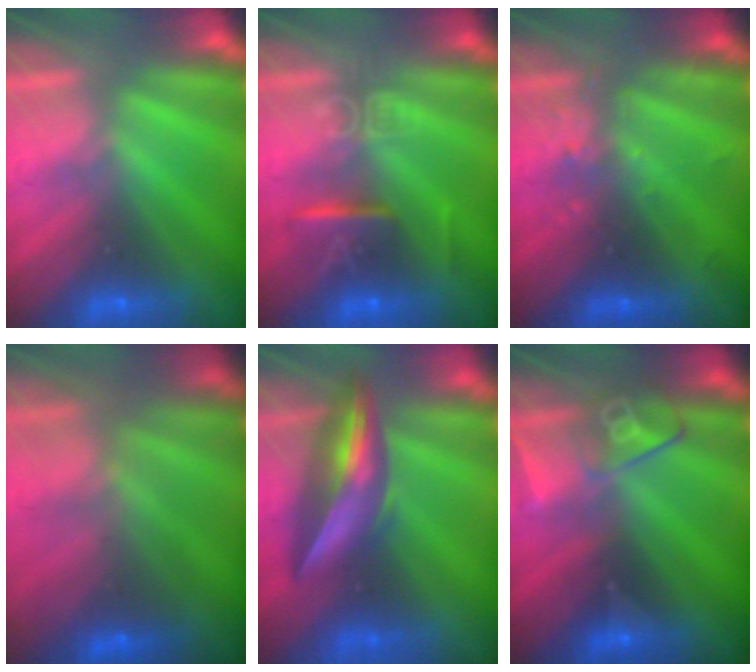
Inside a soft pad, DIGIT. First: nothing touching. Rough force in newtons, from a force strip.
{"total": 7.4}
{"total": 2.5}
{"total": 7.7}
{"total": 6.0}
{"total": 2.6}